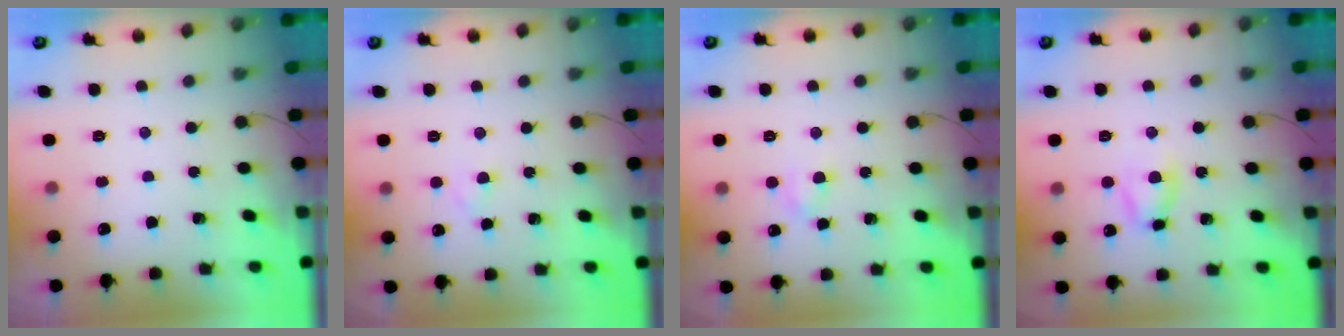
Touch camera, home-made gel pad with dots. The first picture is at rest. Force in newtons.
{"total": 1.6, "press": 1.4, "slide": 0.9}
{"total": 3.0, "press": 2.8, "slide": 1.0}
{"total": 4.7, "press": 4.6, "slide": 0.7}